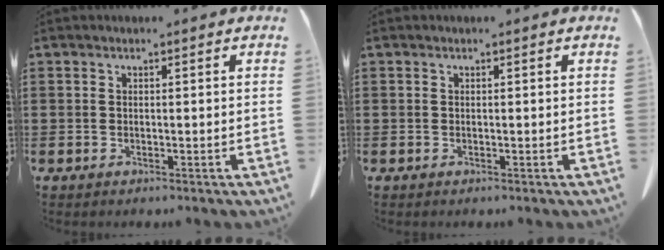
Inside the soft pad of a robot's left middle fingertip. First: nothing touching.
{"total": 0.0}